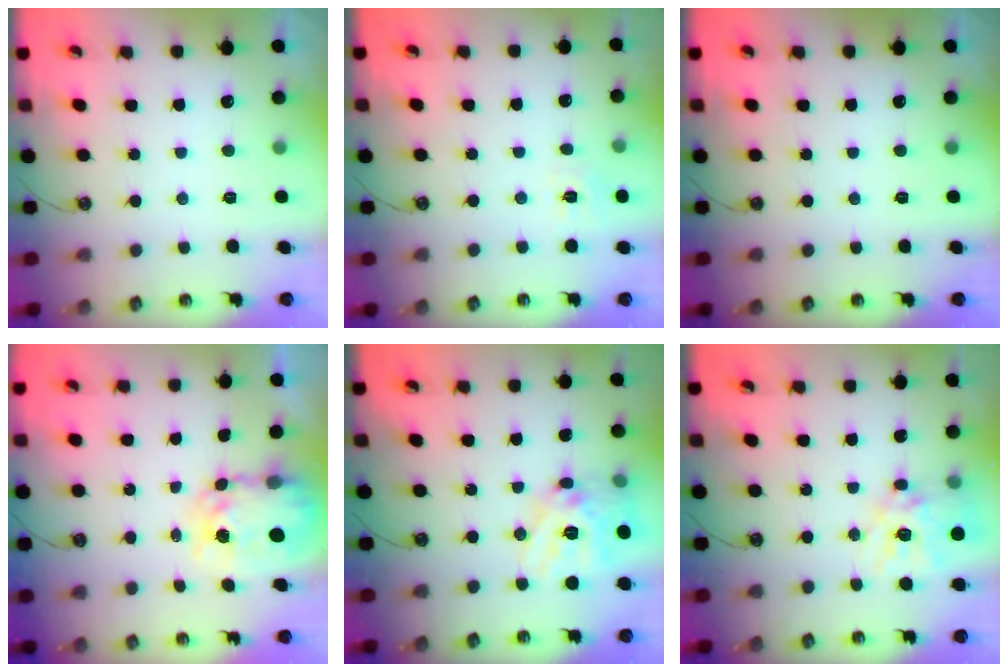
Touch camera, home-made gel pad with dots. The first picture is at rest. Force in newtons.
{"total": 5.6, "press": 5.6, "slide": 0.3}
{"total": 0.0}
{"total": 7.7, "press": 7.6, "slide": 0.7}
{"total": 17.7, "press": 17.5, "slide": 2.8}
{"total": 14.8, "press": 14.8, "slide": 1.4}